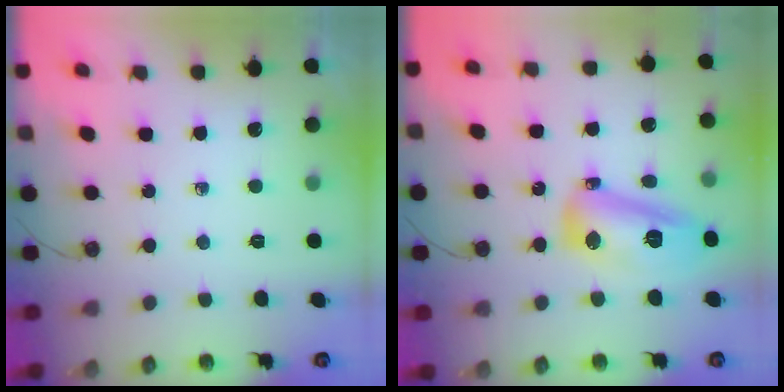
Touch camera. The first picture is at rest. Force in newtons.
{"total": 14.1, "press": 14.1, "slide": 1.0}